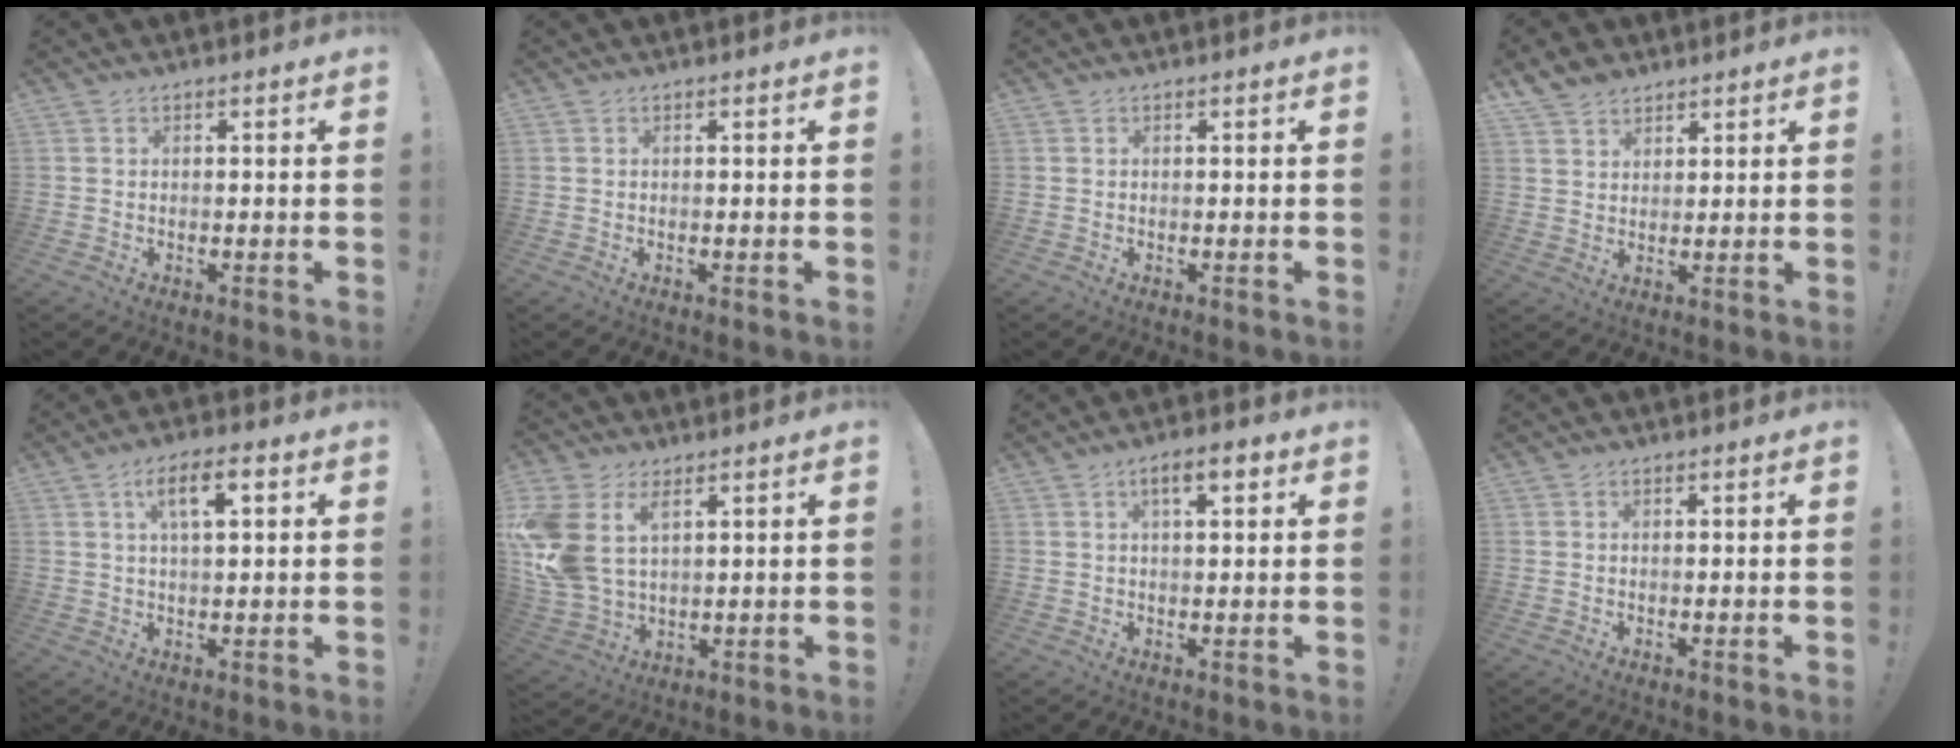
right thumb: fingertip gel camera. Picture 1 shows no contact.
{"total": 0.0}
{"total": 0.0}
{"total": 5.8, "force": [4.6, 3.4, 1.1], "torque": [-0.014, -0.029, 0.089]}
{"total": 7.4, "force": [2.7, 2.7, 6.3], "torque": [-0.103, 0.002, 0.040]}
{"total": 13.5, "force": [5.2, 8.8, 8.7], "torque": [-0.192, -0.022, 0.104]}
{"total": 5.7, "force": [2.3, 1.9, 4.8], "torque": [-0.066, -0.004, 0.032]}
{"total": 0.0}